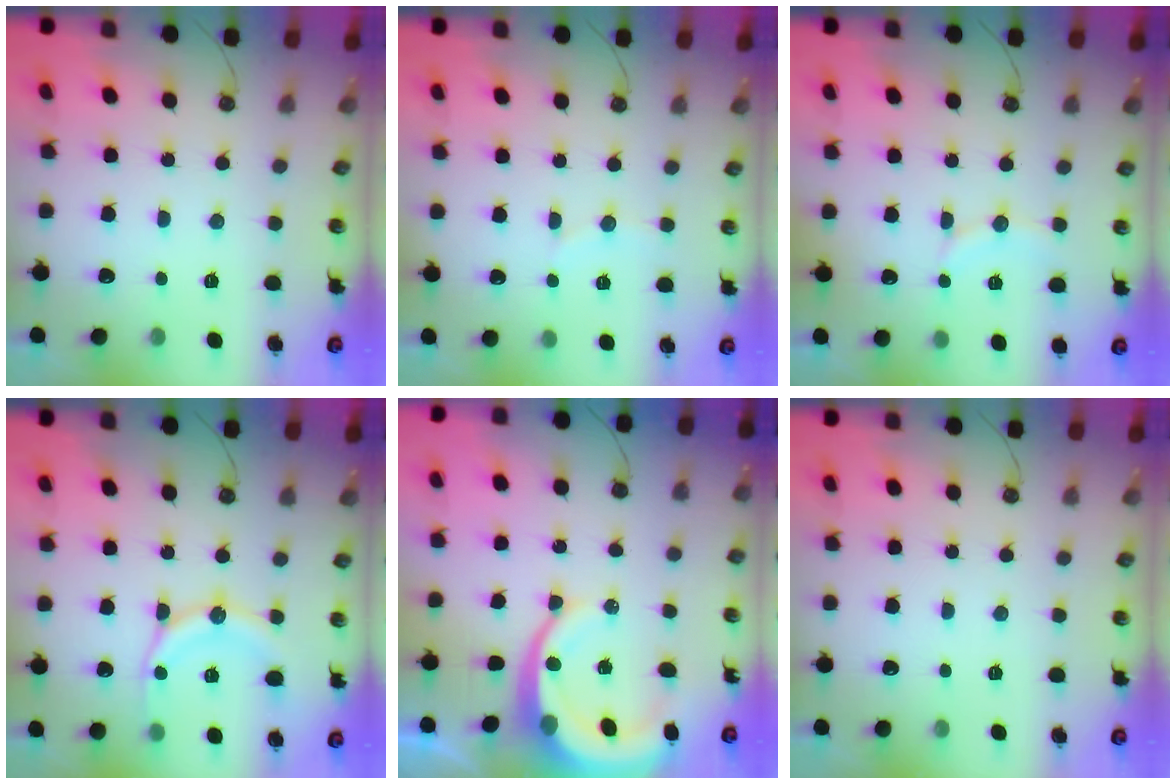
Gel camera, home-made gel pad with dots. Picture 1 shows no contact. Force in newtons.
{"total": 4.8, "press": 4.8, "slide": 0.5}
{"total": 6.8, "press": 6.8, "slide": 0.5}
{"total": 12.7, "press": 12.6, "slide": 1.4}
{"total": 11.0, "press": 10.9, "slide": 1.4}
{"total": 0.0}